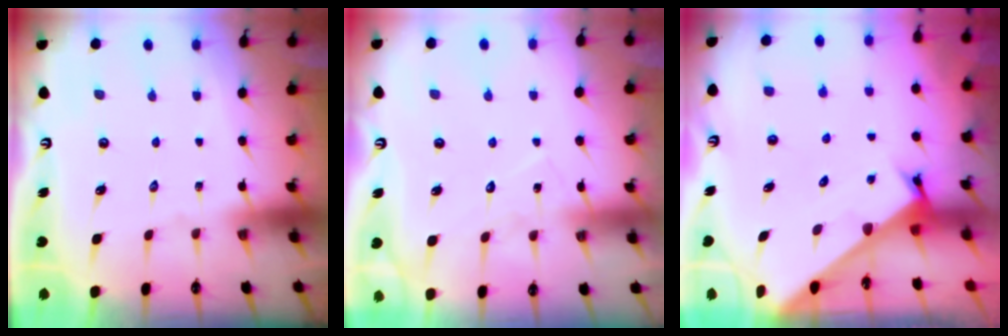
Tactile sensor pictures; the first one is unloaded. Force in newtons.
{"total": 7.5, "press": 7.5, "slide": 0.5}
{"total": 3.7, "press": 3.7, "slide": 0.2}